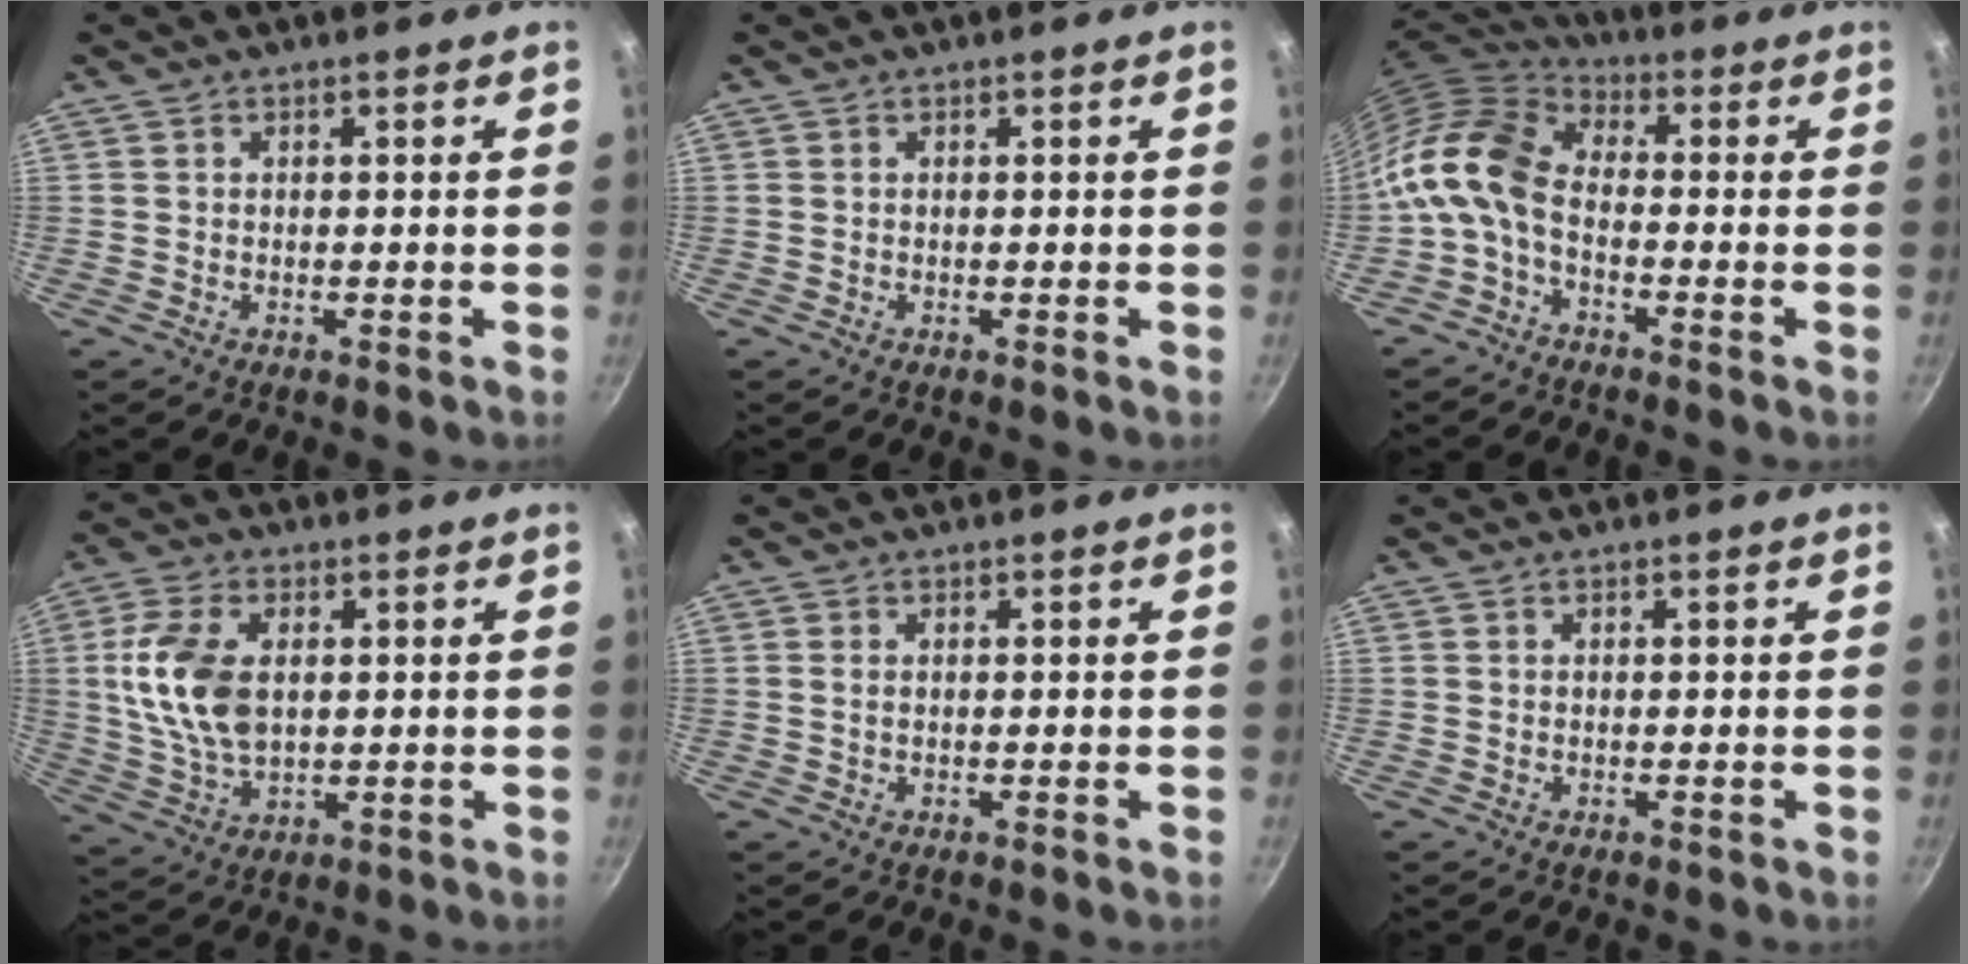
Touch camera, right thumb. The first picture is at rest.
{"total": 0.0}
{"total": 12.1, "force": [-2.8, 7.3, 9.2], "torque": [-0.184, 0.042, -0.078]}
{"total": 13.2, "force": [1.8, 8.0, 10.2], "torque": [-0.190, -0.007, 0.038]}
{"total": 0.9, "force": [0.1, 0.6, 0.7], "torque": [-0.014, 0.000, 0.002]}
{"total": 0.0}